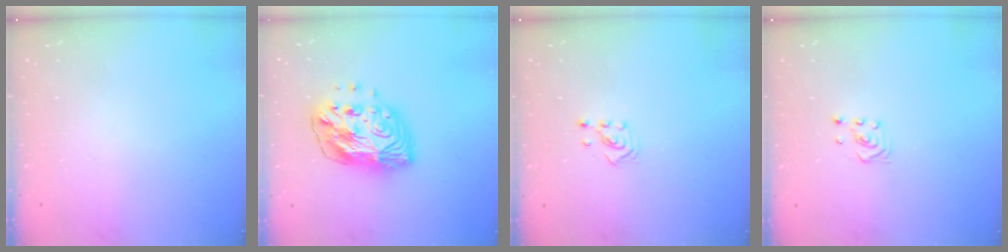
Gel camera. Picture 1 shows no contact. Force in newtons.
{"total": 13.1, "press": 13.0, "slide": 1.6}
{"total": 2.1, "press": 2.1, "slide": 0.3}
{"total": 2.8, "press": 2.6, "slide": 1.0}